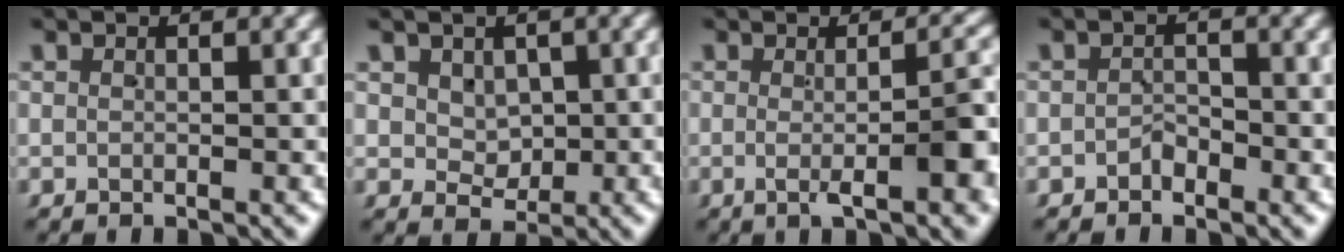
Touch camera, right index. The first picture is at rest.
{"total": 2.5, "force": [1.0, 1.9, 1.1], "torque": [-0.006, -0.012, 0.030]}
{"total": 5.6, "force": [-1.4, 0.9, 5.3], "torque": [-0.078, -0.003, -0.019]}
{"total": 1.5, "force": [-1.2, 0.9, 0.2], "torque": [0.003, -0.001, -0.024]}